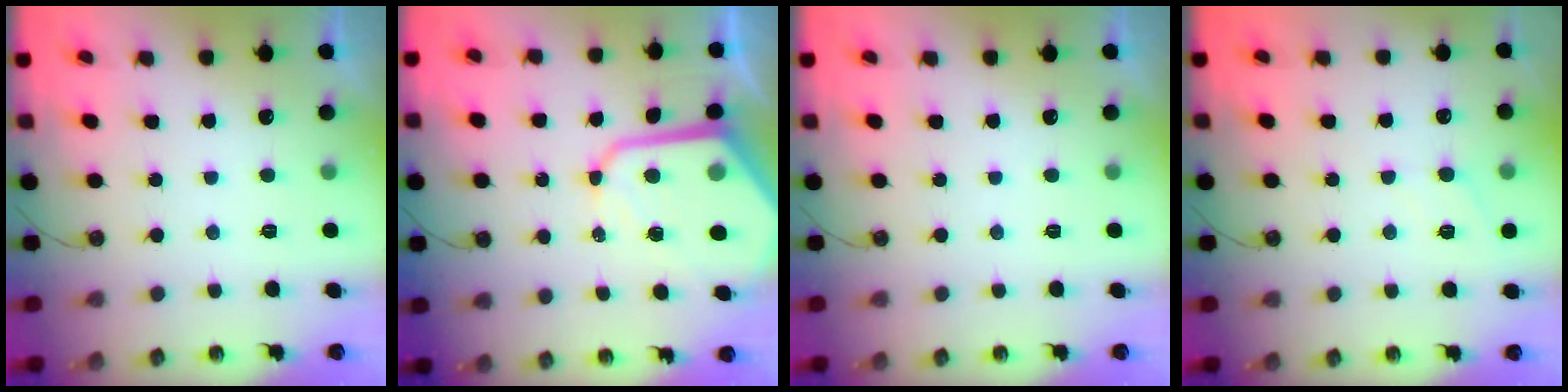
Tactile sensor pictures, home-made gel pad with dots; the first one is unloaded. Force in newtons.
{"total": 13.8, "press": 13.7, "slide": 1.2}
{"total": 0.0}
{"total": 4.7, "press": 4.7, "slide": 0.7}